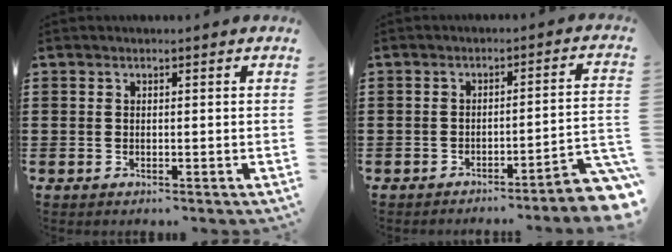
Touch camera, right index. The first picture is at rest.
{"total": 3.8, "force": [-3.1, -0.4, 2.2], "torque": [-0.040, -0.021, -0.066]}